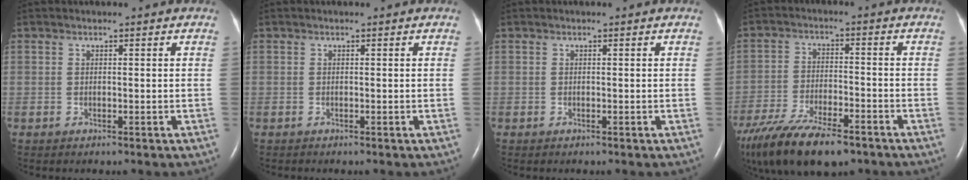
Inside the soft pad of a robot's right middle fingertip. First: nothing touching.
{"total": 0.0}
{"total": 0.0}
{"total": 18.2, "force": [-13.3, 5.7, 11.0], "torque": [-0.225, -0.029, -0.219]}